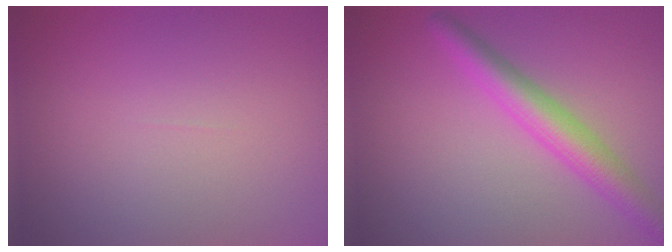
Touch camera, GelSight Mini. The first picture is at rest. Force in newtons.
{"total": 4.2, "press": 4.2, "slide": 0.2}